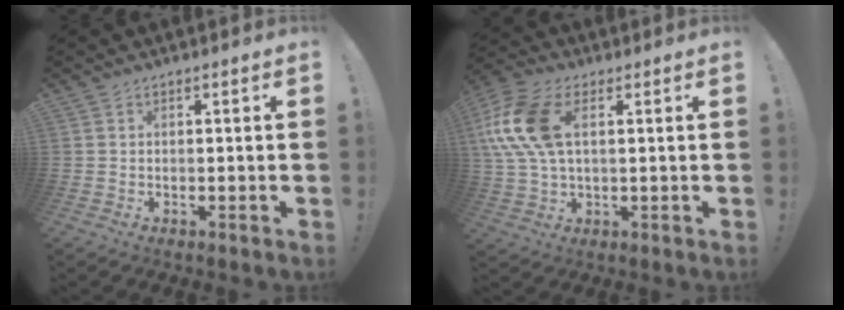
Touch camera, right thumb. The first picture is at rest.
{"total": 15.8, "force": [3.6, 9.2, 12.3], "torque": [-0.258, 0.002, 0.071]}